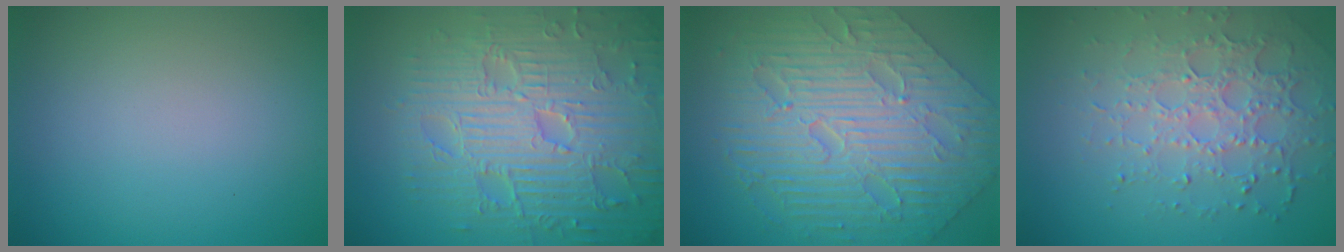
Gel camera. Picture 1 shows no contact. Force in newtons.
{"total": 10.0, "press": 6.9, "slide": 7.2}
{"total": 10.4, "press": 7.1, "slide": 7.6}
{"total": 4.6, "press": 4.0, "slide": 2.2}